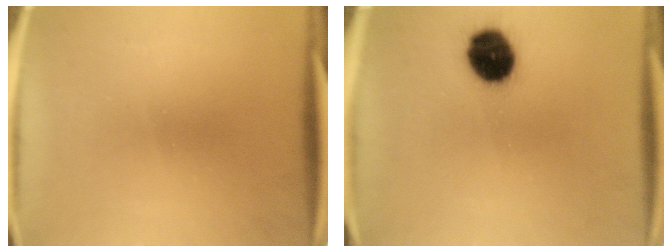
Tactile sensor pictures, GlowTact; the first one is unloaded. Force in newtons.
{"total": 11.4}